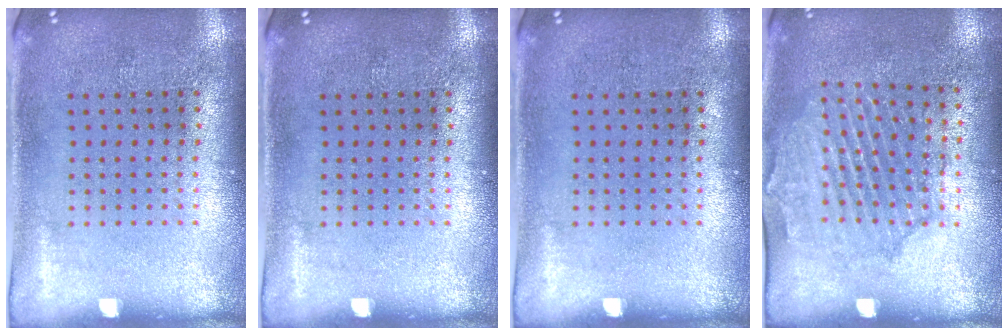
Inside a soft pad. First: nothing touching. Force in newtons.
{"total": 0.0}
{"total": 0.0}
{"total": 1.6, "press": 1.6, "slide": 0.3}